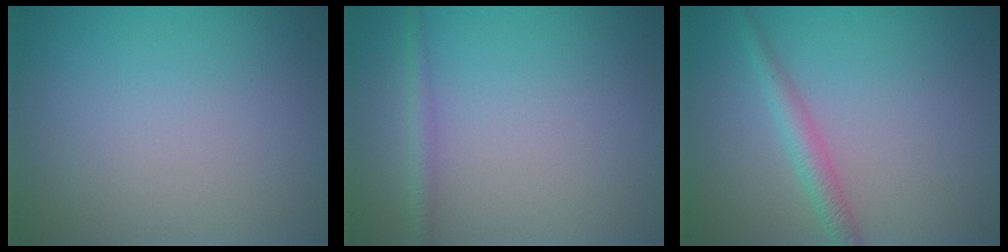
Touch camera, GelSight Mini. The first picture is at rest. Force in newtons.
{"total": 1.4, "press": 1.4, "slide": 0.1}
{"total": 2.2, "press": 2.2, "slide": 0.2}